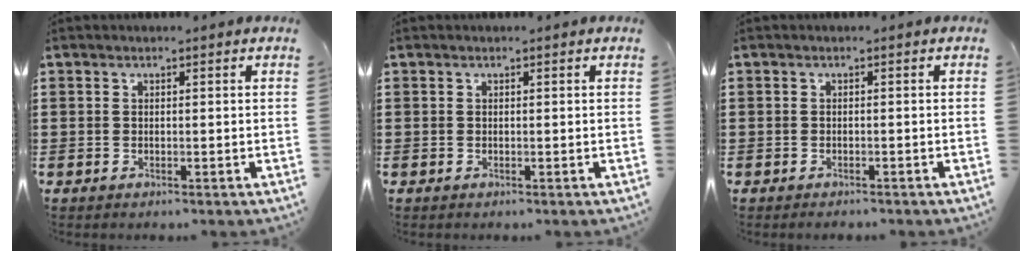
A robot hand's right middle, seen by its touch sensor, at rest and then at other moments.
{"total": 0.0}
{"total": 0.8, "force": [-0.8, 0.2, 0.0], "torque": [0.000, 0.003, -0.018]}